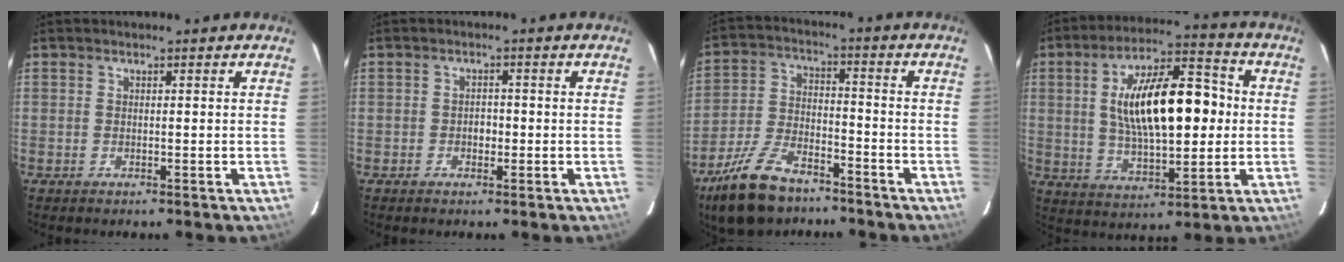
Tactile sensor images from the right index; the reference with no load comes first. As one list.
[{"total": 1.8, "force": [-0.6, 1.4, 0.9], "torque": [-0.014, 0.007, -0.009]}, {"total": 14.8, "force": [-10.6, 6.5, 7.9], "torque": [-0.179, -0.010, -0.195]}, {"total": 18.2, "force": [1.6, 7.4, 16.5], "torque": [-0.283, 0.023, 0.033]}]